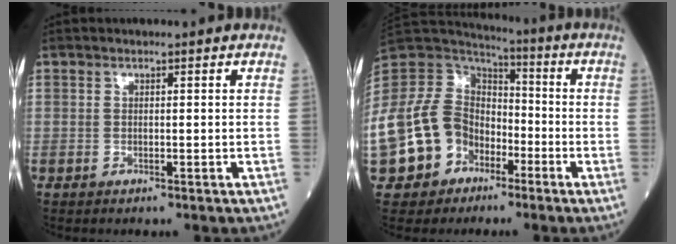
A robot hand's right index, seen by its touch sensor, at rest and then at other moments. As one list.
[{"total": 16.6, "force": [-6.6, 13.1, 7.8], "torque": [-0.194, 0.034, -0.114]}]